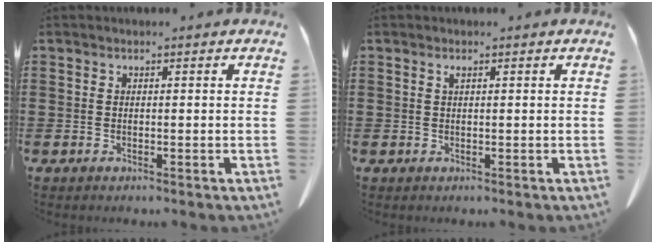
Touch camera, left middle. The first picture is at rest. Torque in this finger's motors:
{"motor_torque": [-1.00, 1.14, -0.46, -0.17]}